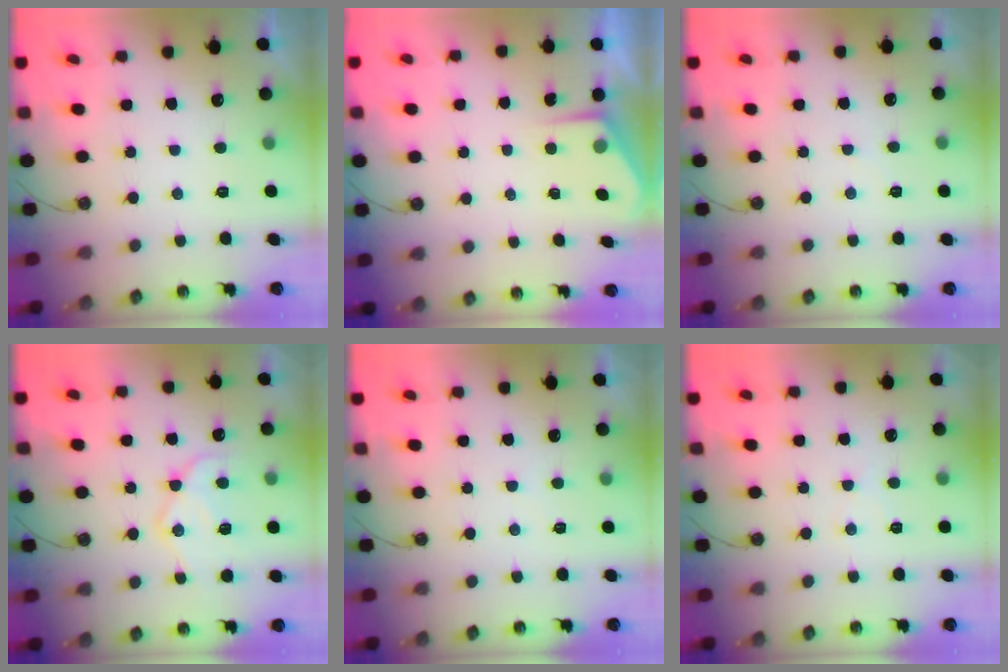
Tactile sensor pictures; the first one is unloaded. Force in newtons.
{"total": 2.7, "press": 2.7, "slide": 0.4}
{"total": 3.5, "press": 3.5, "slide": 0.6}
{"total": 14.8, "press": 14.7, "slide": 1.5}
{"total": 1.7, "press": 1.6, "slide": 0.4}
{"total": 5.5, "press": 5.5, "slide": 0.9}